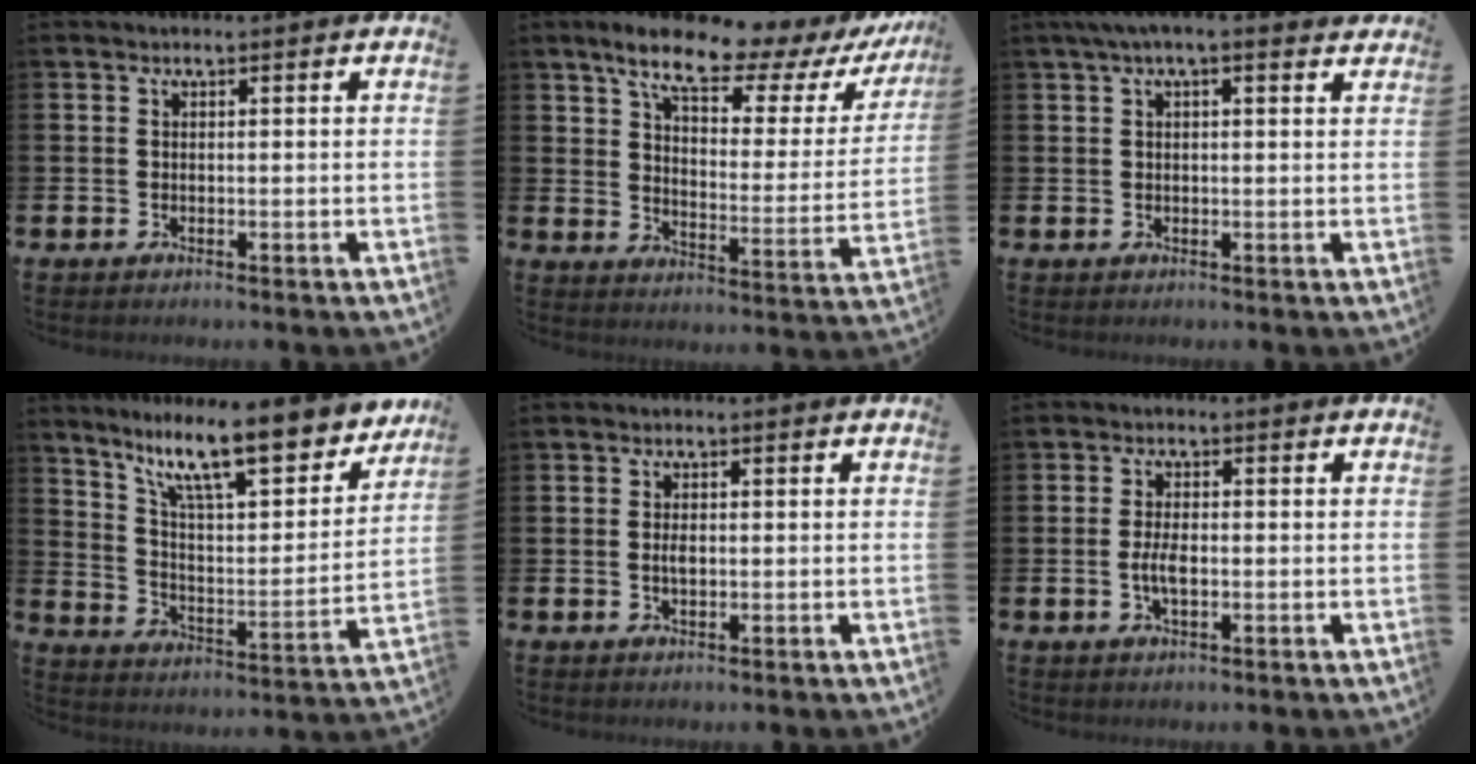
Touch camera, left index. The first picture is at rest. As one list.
[{"total": 10.3, "force": [8.3, 3.2, 5.2], "torque": [-0.115, -0.052, 0.135]}, {"total": 2.8, "force": [2.1, 0.5, 1.8], "torque": [-0.025, -0.002, 0.035]}, {"total": 13.3, "force": [10.4, 3.1, 7.7], "torque": [-0.152, -0.062, 0.176]}, {"total": 1.5, "force": [0.0, 0.7, 1.3], "torque": [-0.020, 0.002, -0.002]}, {"total": 3.1, "force": [-0.4, 1.3, 2.8], "torque": [-0.044, -0.006, -0.013]}]